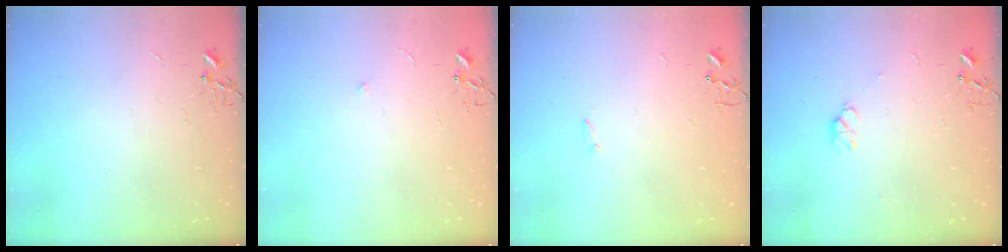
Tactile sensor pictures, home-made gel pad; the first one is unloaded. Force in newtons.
{"total": 4.3, "press": 4.2, "slide": 1.3}
{"total": 1.1, "press": 1.0, "slide": 0.3}
{"total": 4.8, "press": 4.7, "slide": 0.6}